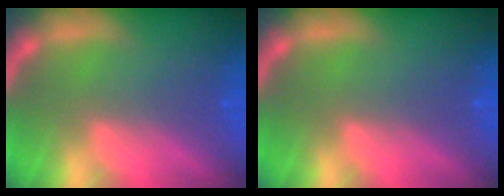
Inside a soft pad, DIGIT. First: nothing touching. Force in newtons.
{"total": 0.0}